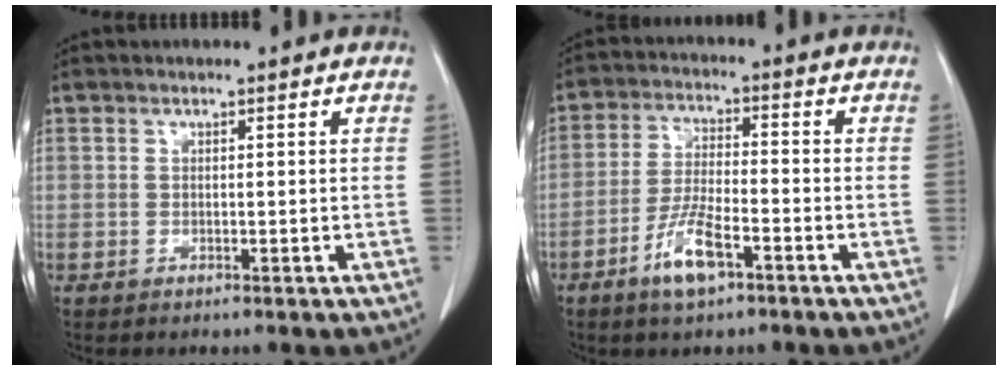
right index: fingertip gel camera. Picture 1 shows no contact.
{"total": 7.1, "force": [-4.0, 1.7, 5.7], "torque": [-0.115, -0.005, -0.073]}